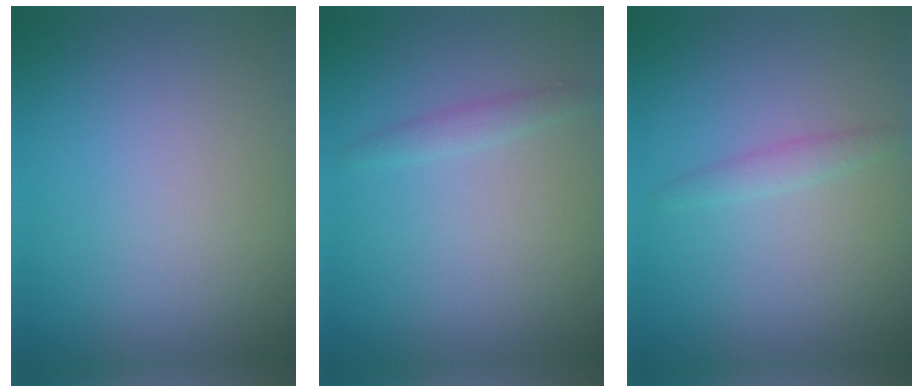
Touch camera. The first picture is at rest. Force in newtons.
{"total": 1.1, "press": 1.1, "slide": 0.0}
{"total": 1.1, "press": 1.1, "slide": 0.0}